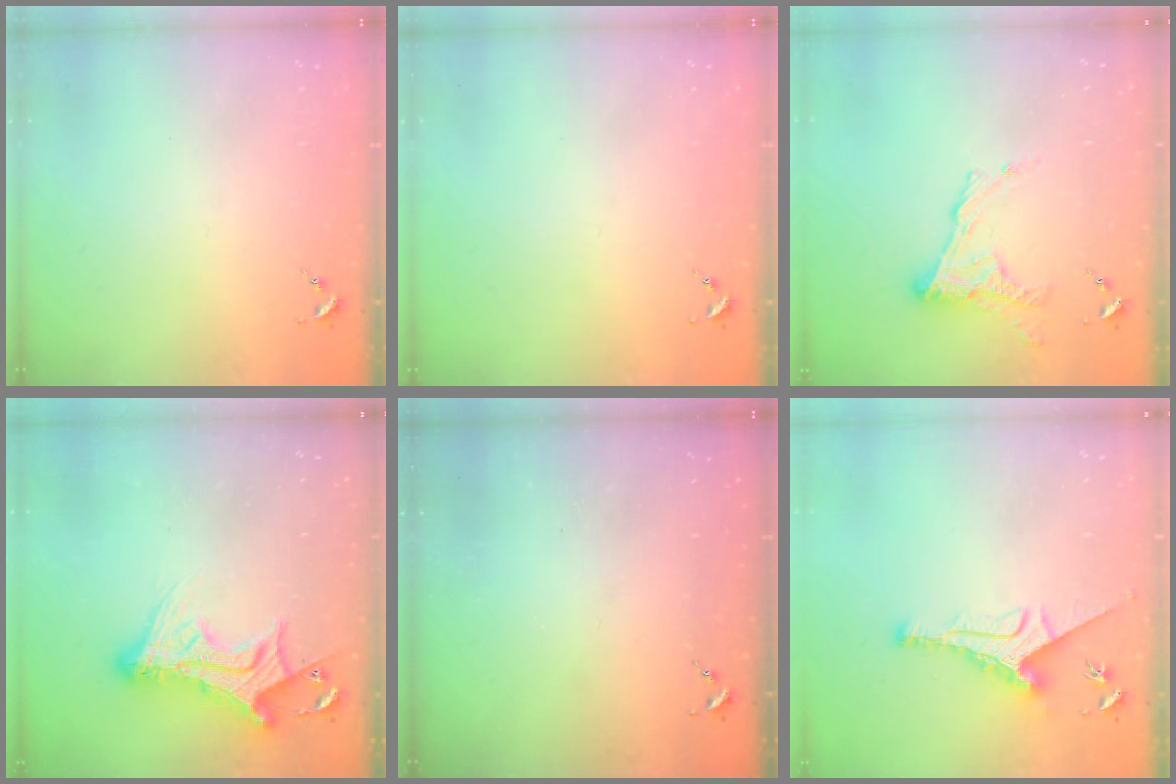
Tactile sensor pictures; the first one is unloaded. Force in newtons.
{"total": 0.0}
{"total": 12.4, "press": 12.4, "slide": 0.8}
{"total": 15.5, "press": 15.4, "slide": 1.5}
{"total": 0.0}
{"total": 9.6, "press": 9.6, "slide": 0.3}